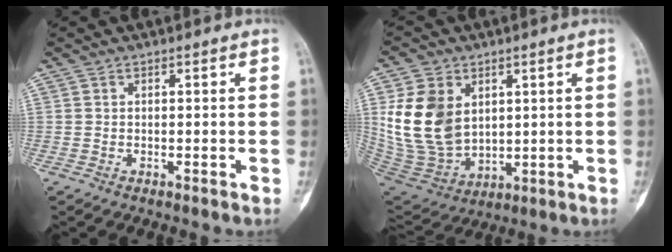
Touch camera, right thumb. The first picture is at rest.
{"total": 15.7, "force": [3.8, 11.4, 10.2], "torque": [-0.175, -0.022, 0.095]}